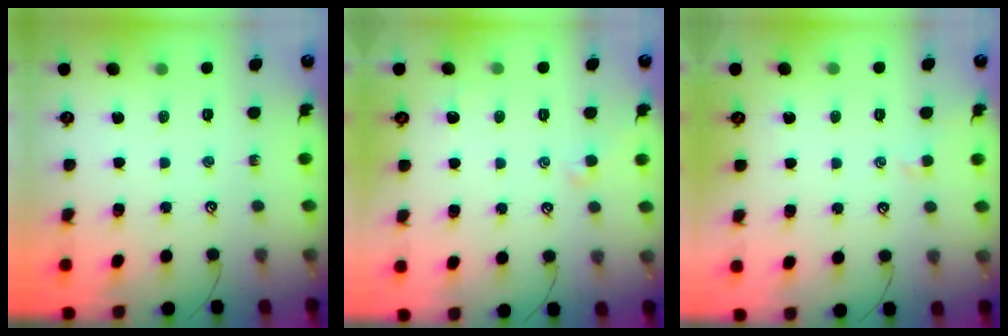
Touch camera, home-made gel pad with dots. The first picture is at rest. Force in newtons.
{"total": 1.0, "press": 0.7, "slide": 0.6}
{"total": 1.1, "press": 1.1, "slide": 0.4}